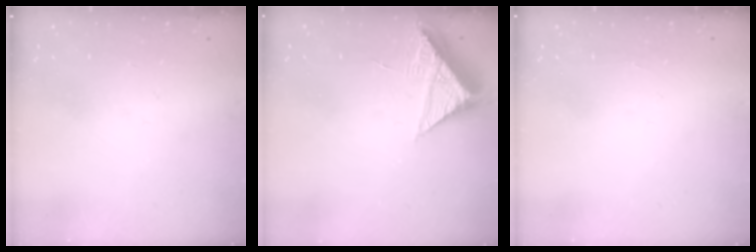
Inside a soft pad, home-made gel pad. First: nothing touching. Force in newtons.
{"total": 8.5, "press": 8.5, "slide": 0.5}
{"total": 1.7, "press": 1.7, "slide": 0.1}